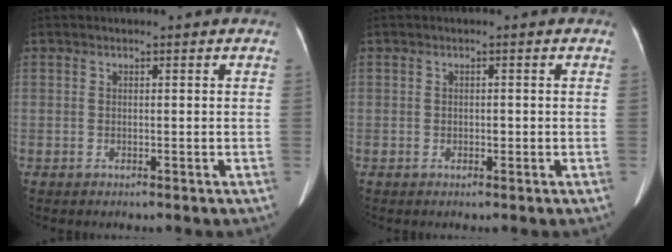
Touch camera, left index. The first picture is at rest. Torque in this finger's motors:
{"motor_torque": [-0.10, 0.01, -0.07, -0.01]}